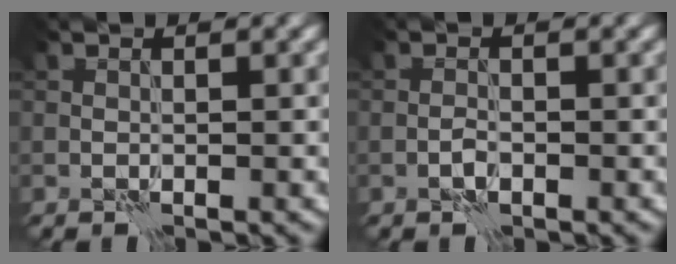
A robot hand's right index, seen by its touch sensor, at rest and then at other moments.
{"total": 1.2, "force": [-0.7, 0.6, 0.8], "torque": [-0.017, 0.003, -0.015]}